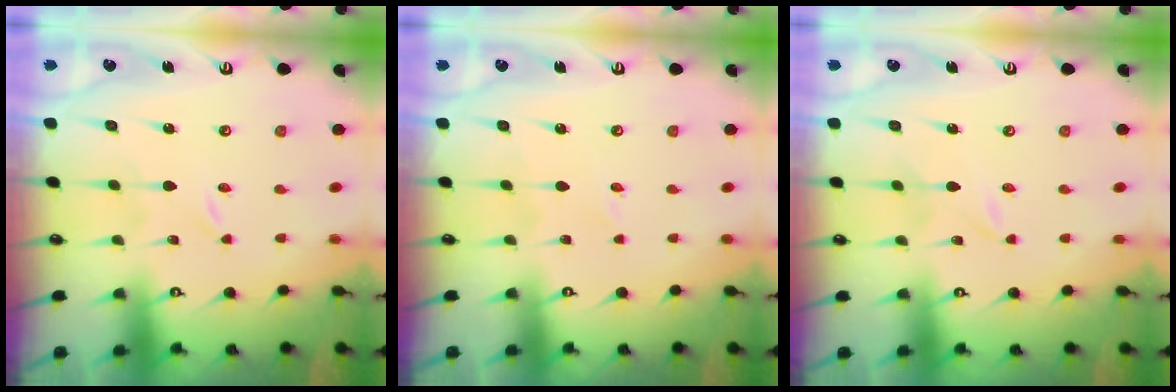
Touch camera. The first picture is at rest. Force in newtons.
{"total": 2.2, "press": 2.1, "slide": 0.3}
{"total": 1.3, "press": 1.3, "slide": 0.1}